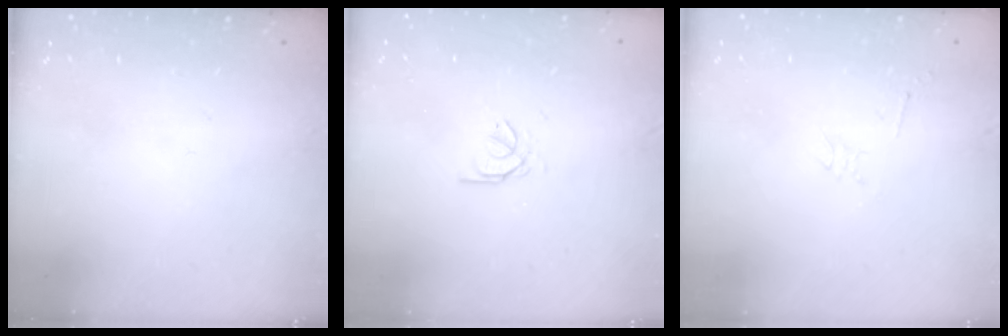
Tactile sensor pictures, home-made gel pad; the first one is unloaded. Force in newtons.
{"total": 0.7, "press": 0.6, "slide": 0.4}
{"total": 2.3, "press": 2.3, "slide": 0.4}